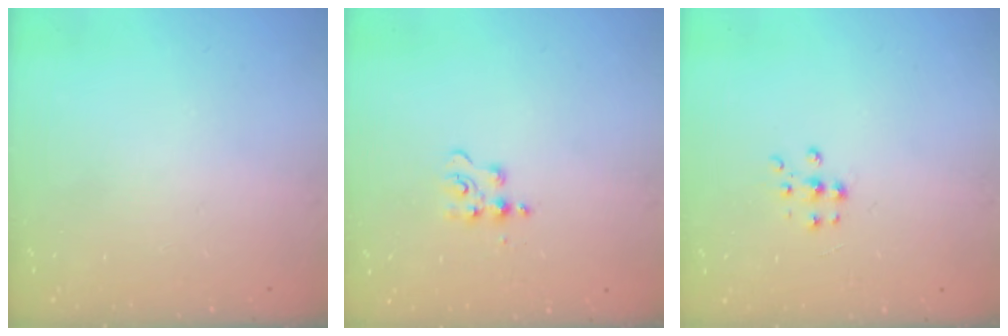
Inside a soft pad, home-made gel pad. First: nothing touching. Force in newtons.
{"total": 5.2, "press": 5.1, "slide": 0.5}
{"total": 5.6, "press": 5.6, "slide": 0.5}